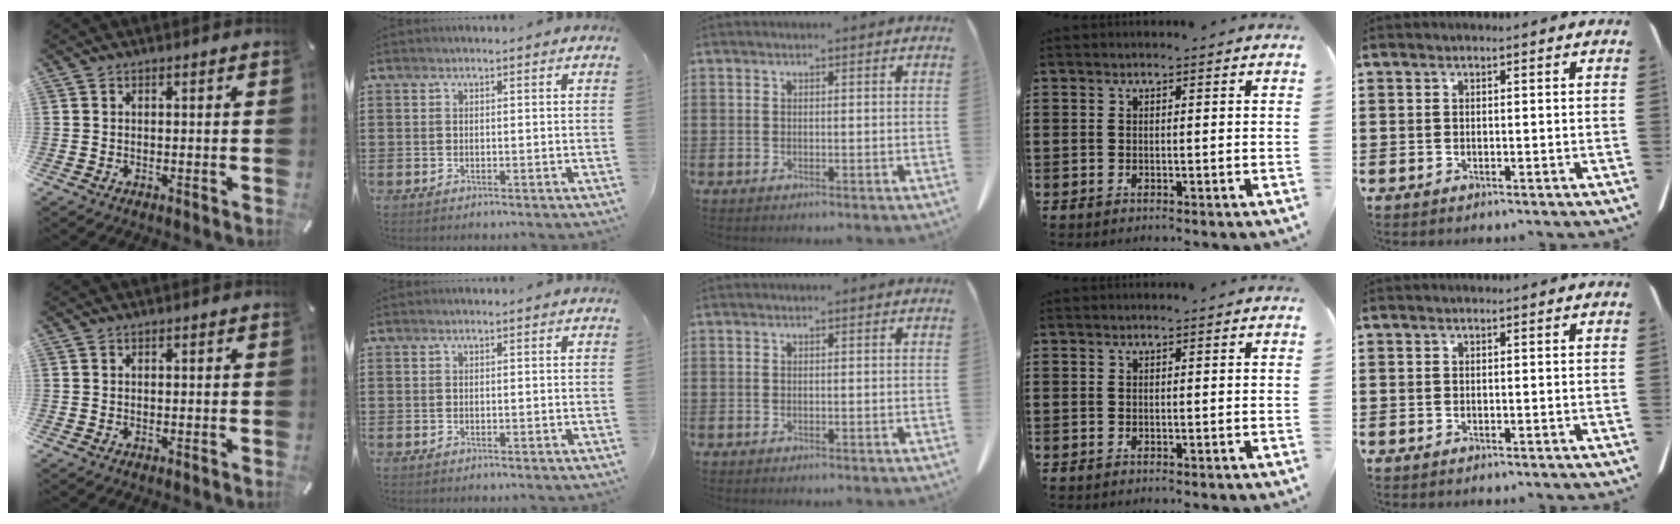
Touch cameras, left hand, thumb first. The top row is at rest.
{}